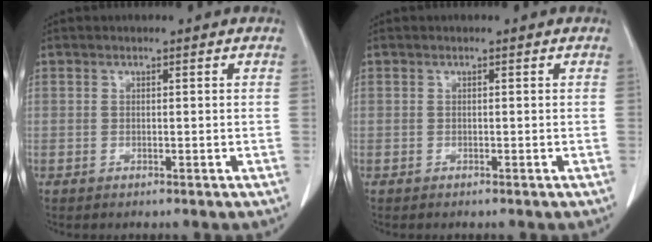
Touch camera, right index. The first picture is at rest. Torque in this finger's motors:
{"motor_torque": [0.04, -0.07, 0.02, 0.01]}